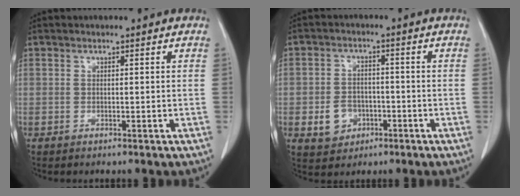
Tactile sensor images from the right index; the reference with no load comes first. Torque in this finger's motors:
{"motor_torque": [0.01, 0.02, -0.22, -0.09]}